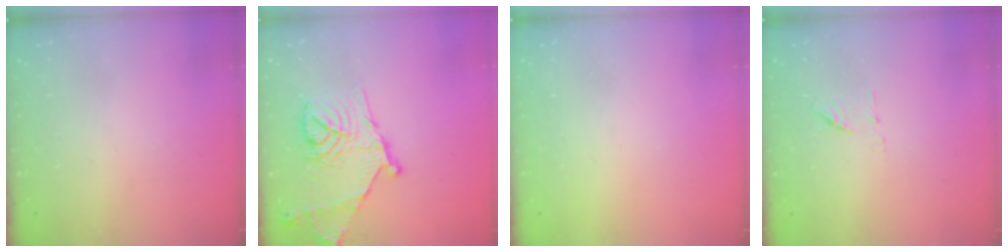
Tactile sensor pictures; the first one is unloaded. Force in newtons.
{"total": 17.5, "press": 17.5, "slide": 1.2}
{"total": 1.6, "press": 1.6, "slide": 0.1}
{"total": 6.8, "press": 6.6, "slide": 1.2}